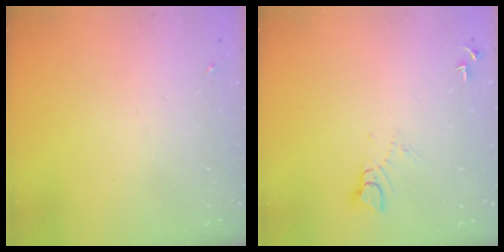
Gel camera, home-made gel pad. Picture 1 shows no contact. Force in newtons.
{"total": 4.4, "press": 4.3, "slide": 0.2}